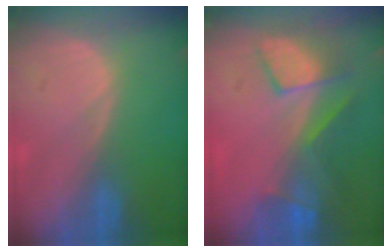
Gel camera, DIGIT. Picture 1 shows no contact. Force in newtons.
{"total": 8.0, "press": 7.4, "slide": 3.0}